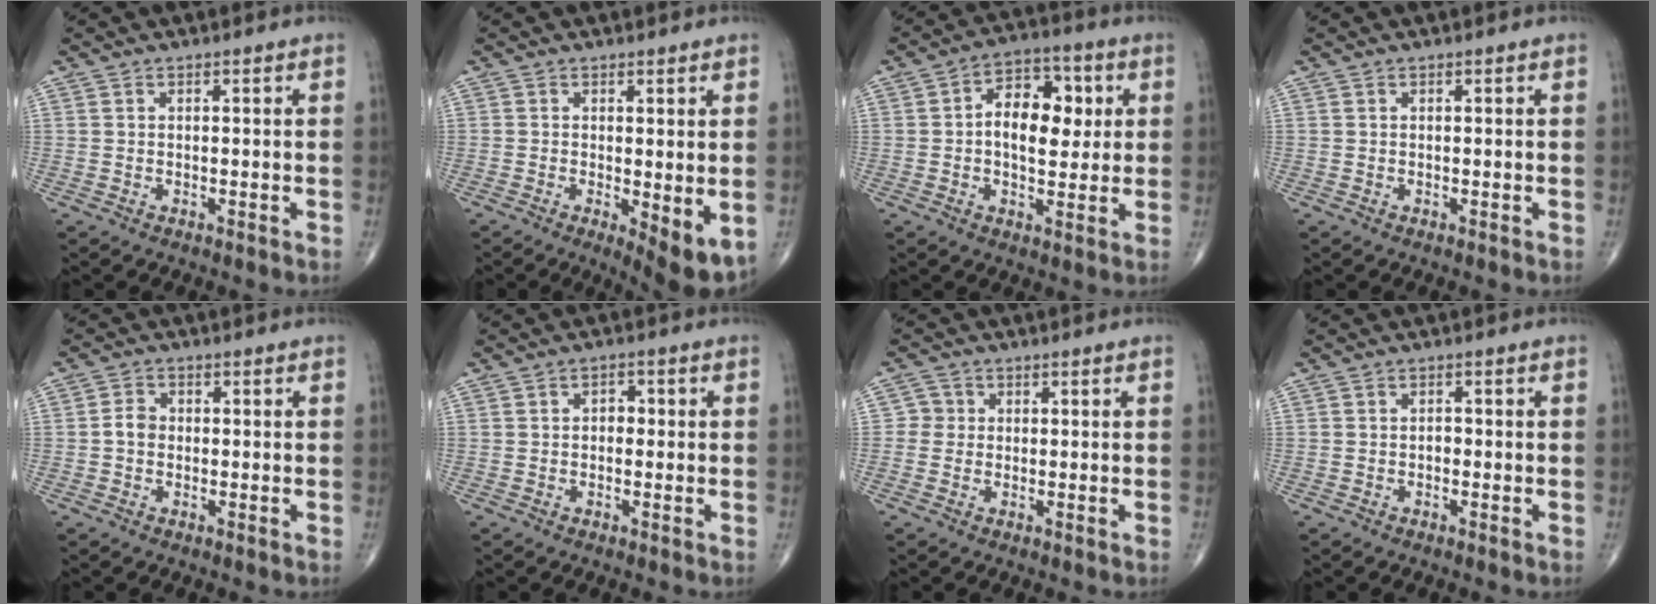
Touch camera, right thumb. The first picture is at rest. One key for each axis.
{"total": 6.7, "fx": -1.2, "fy": 2.2, "fz": 6.2, "tx": -0.087, "ty": -0.020, "tz": -0.015}
{"total": 11.2, "fx": 1.4, "fy": 7.0, "fz": 8.6, "tx": -0.101, "ty": 0.013, "tz": 0.017}
{"total": 0.0}
{"total": 2.7, "fx": -0.4, "fy": 2.1, "fz": 1.5, "tx": -0.021, "ty": 0.011, "tz": -0.015}
{"total": 2.4, "fx": 0.0, "fy": 1.7, "fz": 1.7, "tx": -0.014, "ty": 0.009, "tz": -0.004}
{"total": 2.4, "fx": -0.1, "fy": 2.3, "fz": 0.4, "tx": 0.012, "ty": 0.008, "tz": -0.009}
{"total": 1.1, "fx": -0.4, "fy": 0.7, "fz": 0.6, "tx": -0.005, "ty": 0.003, "tz": -0.011}